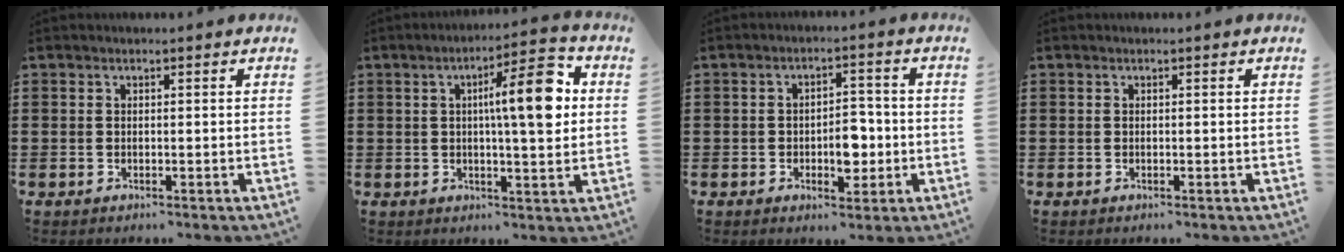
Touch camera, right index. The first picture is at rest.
{"total": 10.4, "force": [2.3, 2.3, 9.9], "torque": [-0.150, -0.008, 0.025]}
{"total": 5.5, "force": [-1.4, 3.1, 4.4], "torque": [-0.061, 0.002, -0.027]}
{"total": 0.0}